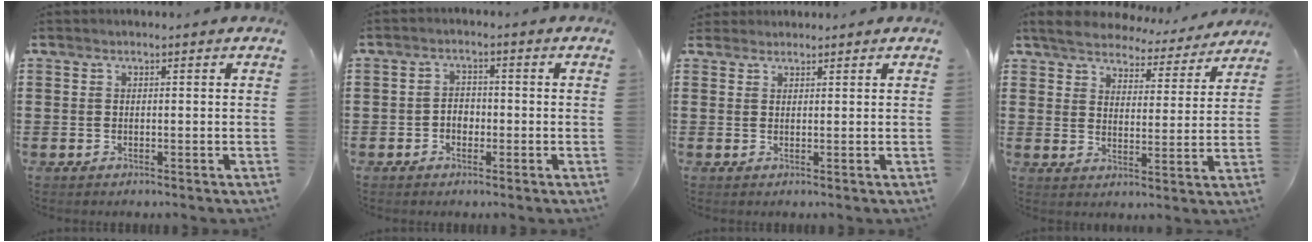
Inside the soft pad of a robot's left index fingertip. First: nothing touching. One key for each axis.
{"total": 2.1, "fx": -0.8, "fy": 1.6, "fz": 1.2, "tx": -0.025, "ty": 0.004, "tz": -0.019}
{"total": 1.3, "fx": 1.3, "fy": 0.4, "fz": -0.1, "tx": -0.003, "ty": 0.002, "tz": 0.026}
{"total": 5.3, "fx": 5.2, "fy": 0.5, "fz": 0.8, "tx": -0.045, "ty": -0.036, "tz": 0.090}